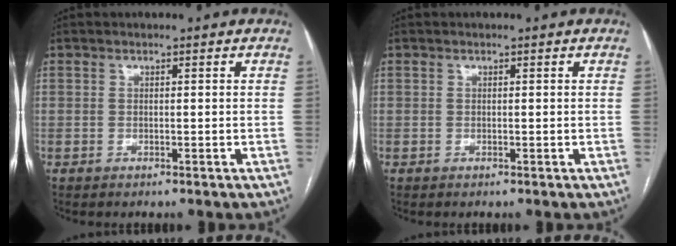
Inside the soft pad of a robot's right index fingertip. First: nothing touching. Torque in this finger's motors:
{"motor_torque": [0.05, 0.01, 0.01, 0.01]}